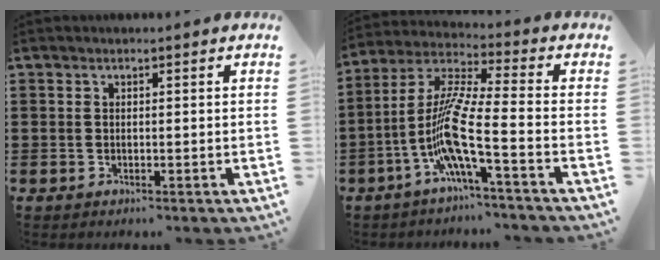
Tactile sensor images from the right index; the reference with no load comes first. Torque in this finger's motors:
{"motor_torque": [2.14, 0.00, 0.62, 0.21]}